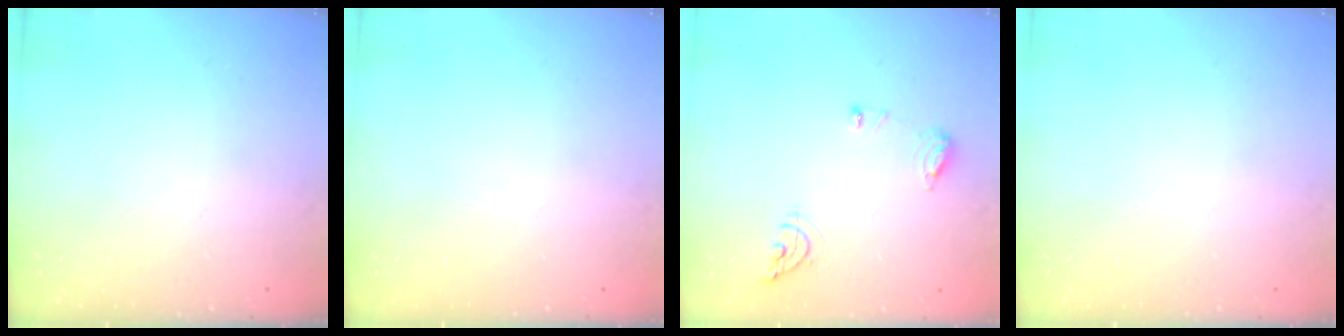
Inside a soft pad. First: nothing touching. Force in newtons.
{"total": 0.0}
{"total": 8.0, "press": 8.0, "slide": 0.9}
{"total": 0.0}